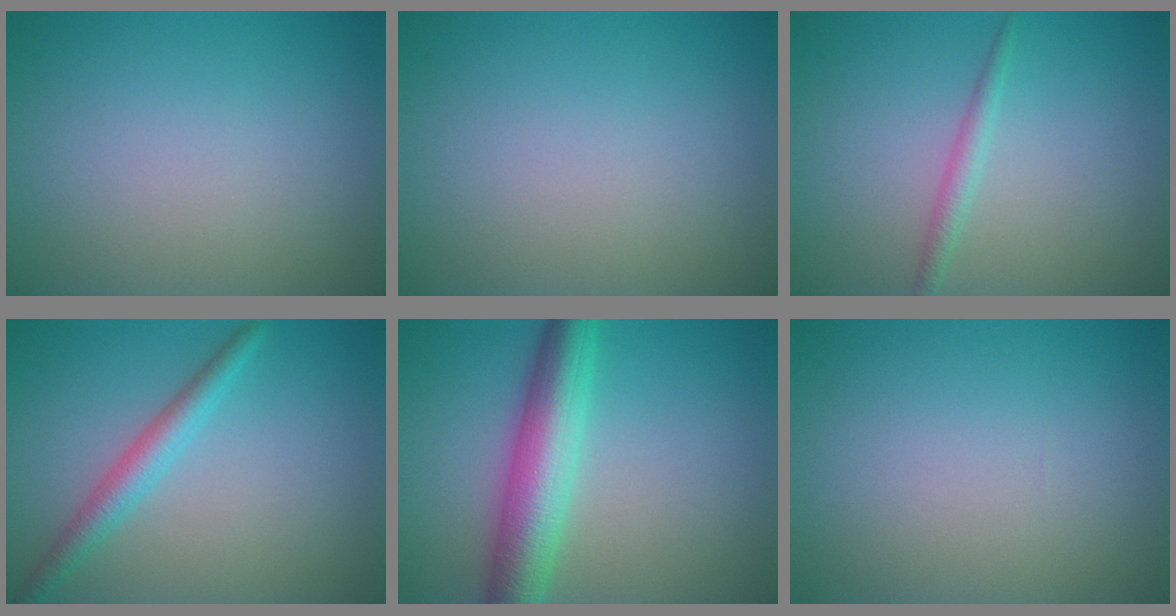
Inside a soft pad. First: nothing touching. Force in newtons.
{"total": 0.0}
{"total": 1.4, "press": 1.4, "slide": 0.1}
{"total": 2.8, "press": 2.8, "slide": 0.0}
{"total": 6.7, "press": 6.7, "slide": 0.1}
{"total": 0.0}